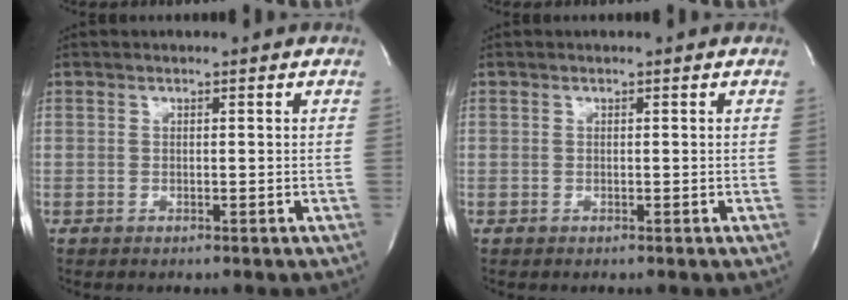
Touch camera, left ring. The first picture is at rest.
{"total": 0.0}